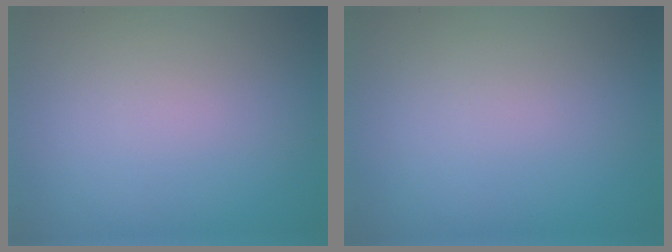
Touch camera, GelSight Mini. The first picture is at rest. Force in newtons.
{"total": 0.0}